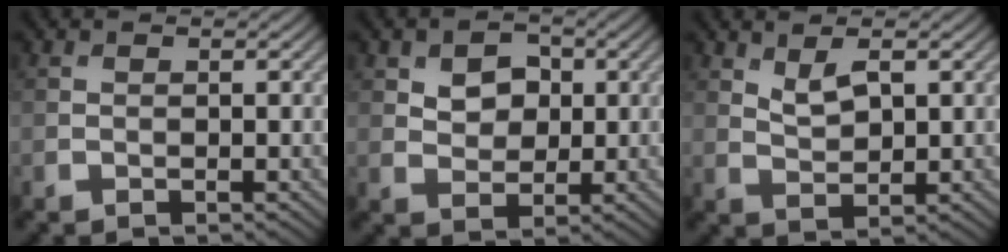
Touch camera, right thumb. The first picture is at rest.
{"total": 4.2, "force": [1.2, 3.1, 2.5], "torque": [-0.048, 0.000, 0.015]}
{"total": 3.2, "force": [1.8, 1.3, 2.3], "torque": [-0.051, -0.005, 0.039]}